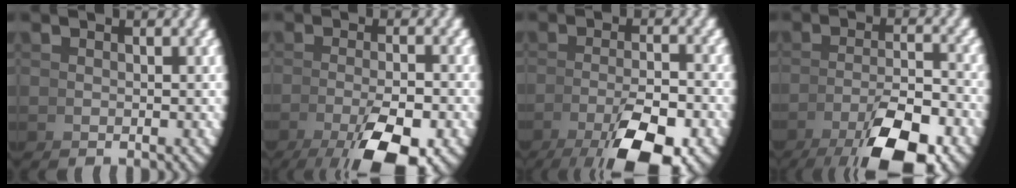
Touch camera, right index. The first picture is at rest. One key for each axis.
{"total": 7.8, "fx": -3.7, "fy": 2.2, "fz": 6.5, "tx": -0.090, "ty": -0.016, "tz": -0.047}
{"total": 8.7, "fx": -3.9, "fy": 2.9, "fz": 7.2, "tx": -0.101, "ty": -0.024, "tz": -0.048}
{"total": 9.6, "fx": -4.1, "fy": 3.6, "fz": 7.8, "tx": -0.111, "ty": -0.026, "tz": -0.048}